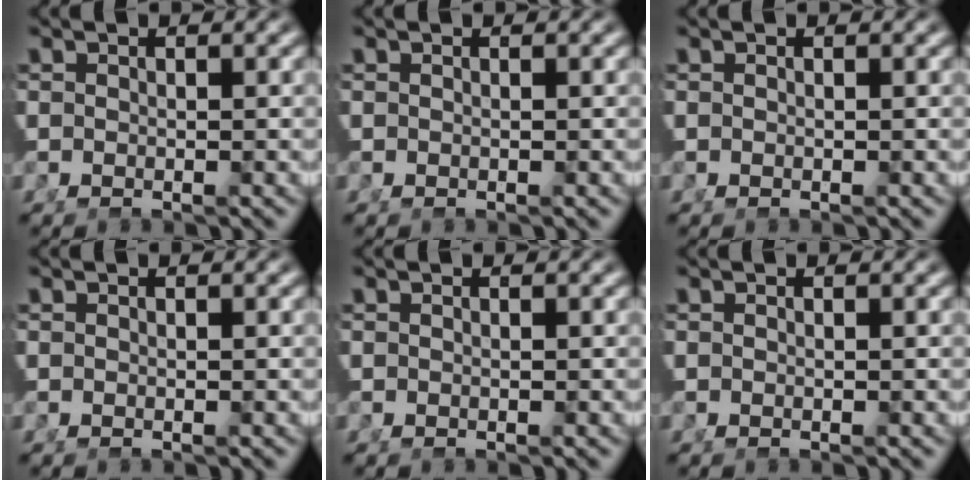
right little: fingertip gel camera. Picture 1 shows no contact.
{"total": 0.0}
{"total": 0.0}
{"total": 0.0}
{"total": 0.0}
{"total": 0.0}